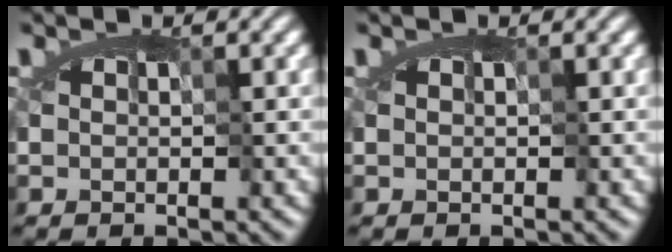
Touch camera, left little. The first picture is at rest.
{"total": 0.0}